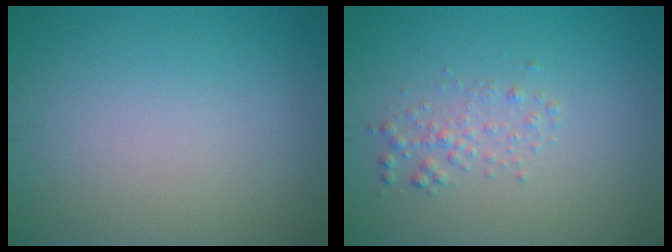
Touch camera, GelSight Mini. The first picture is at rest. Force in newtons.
{"total": 1.5, "press": 1.5, "slide": 0.0}